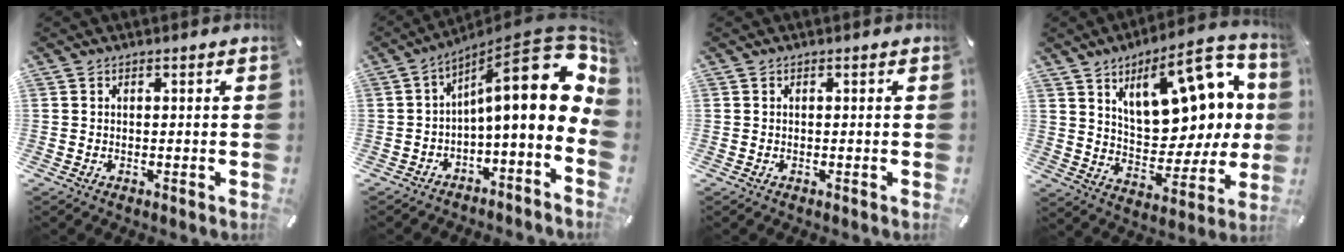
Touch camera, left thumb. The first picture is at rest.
{"total": 21.5, "force": [5.4, 7.4, 19.5], "torque": [-0.268, -0.049, 0.090]}
{"total": 0.0}
{"total": 20.1, "force": [9.4, 10.4, 14.4], "torque": [-0.200, -0.055, 0.159]}